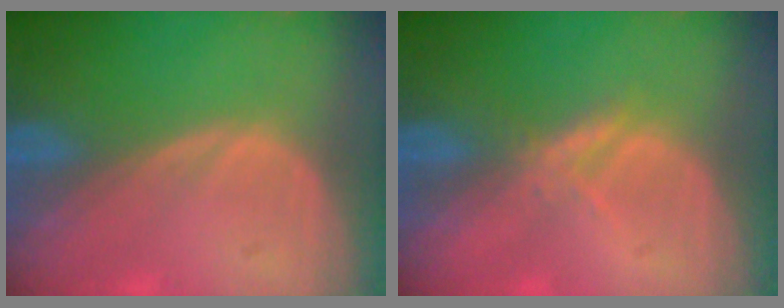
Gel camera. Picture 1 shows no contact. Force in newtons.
{"total": 2.1, "press": 2.1, "slide": 0.2}